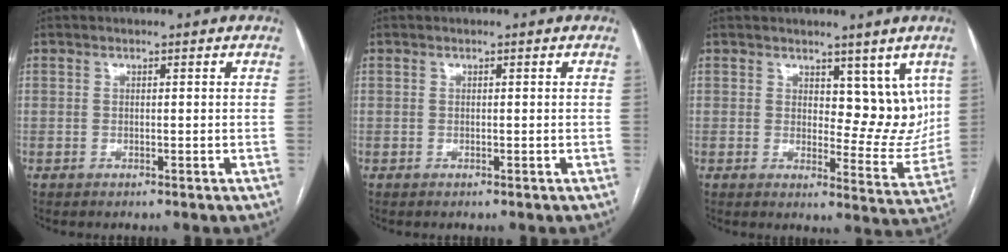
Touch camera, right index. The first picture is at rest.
{"total": 0.0}
{"total": 7.6, "force": [3.7, 4.1, 5.1], "torque": [-0.044, -0.006, 0.057]}